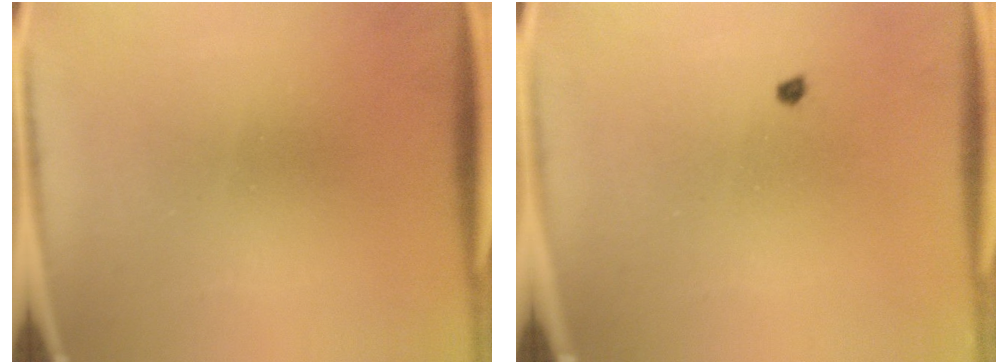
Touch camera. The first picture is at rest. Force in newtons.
{"total": 0.6}